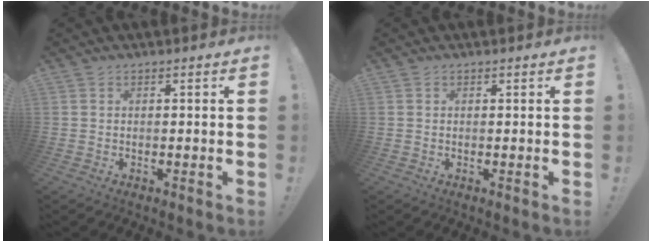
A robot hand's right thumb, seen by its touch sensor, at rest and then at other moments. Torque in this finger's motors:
{"motor_torque": [0.10, 0.23, 0.14, -0.03, -0.02]}